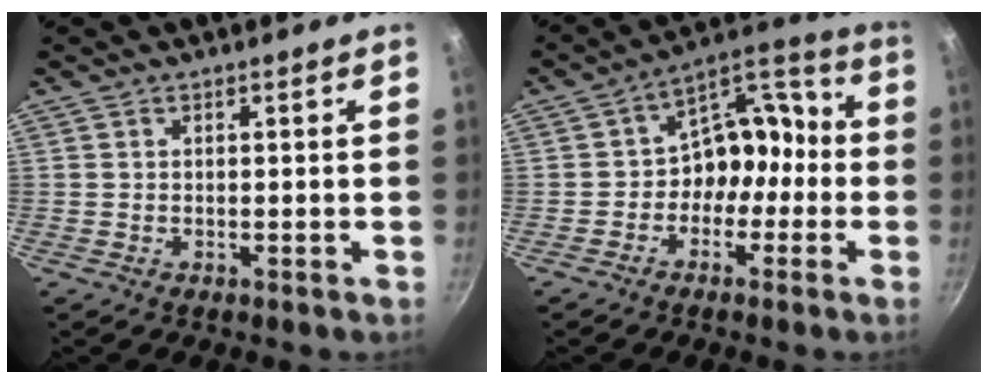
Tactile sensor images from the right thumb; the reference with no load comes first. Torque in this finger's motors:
{"motor_torque": [0.22, 0.09, -0.16, -0.15, 0.17]}